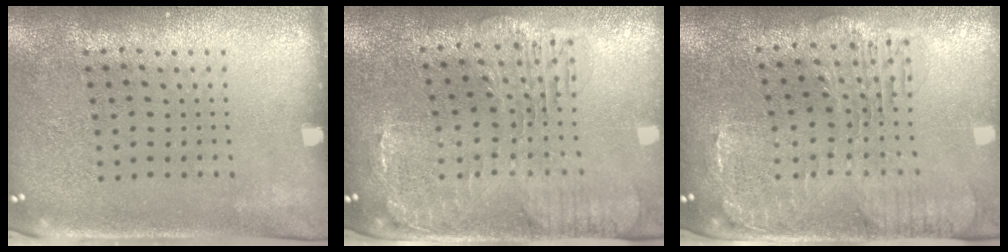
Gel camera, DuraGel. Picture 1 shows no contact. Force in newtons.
{"total": 1.5, "press": 1.4, "slide": 0.4}
{"total": 1.5, "press": 1.4, "slide": 0.4}